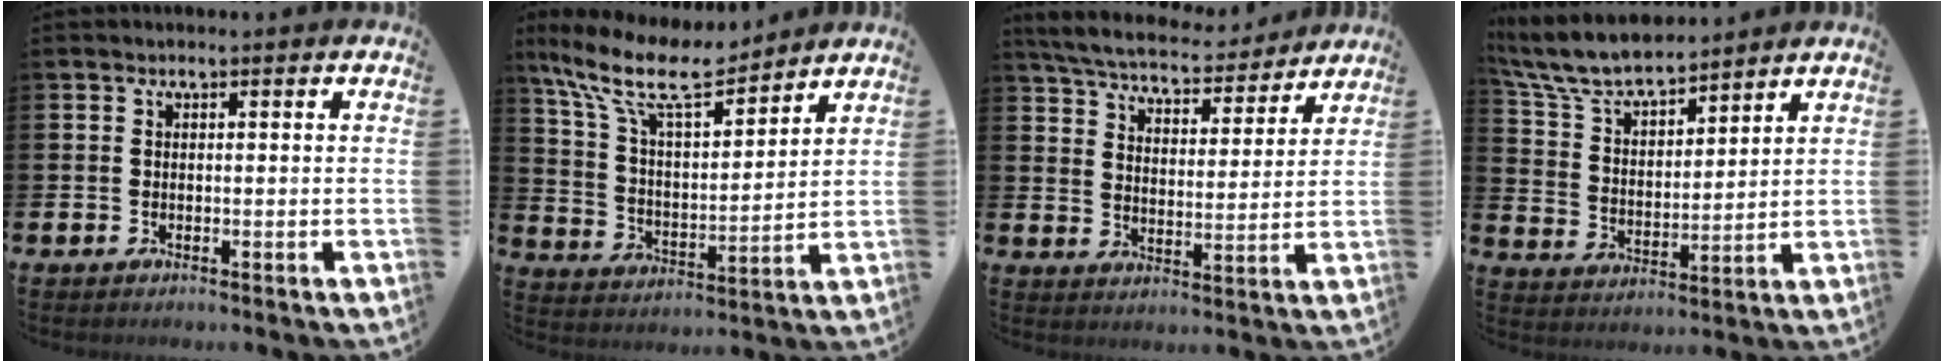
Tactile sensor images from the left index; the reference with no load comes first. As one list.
[{"total": 11.6, "force": [9.8, 3.1, 5.5], "torque": [-0.149, -0.046, 0.174]}, {"total": 6.2, "force": [6.0, 1.1, 1.4], "torque": [-0.059, -0.042, 0.102]}, {"total": 8.2, "force": [7.6, 1.8, 2.7], "torque": [-0.089, -0.042, 0.135]}]